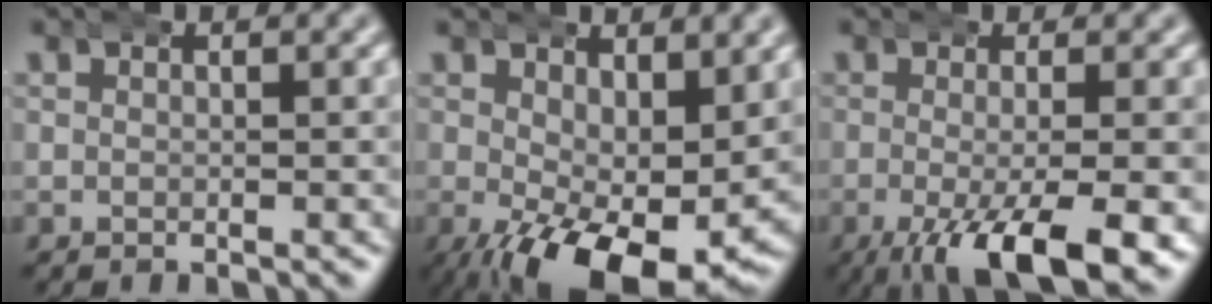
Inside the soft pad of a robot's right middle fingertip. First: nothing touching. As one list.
[{"total": 8.1, "force": [-3.0, 3.3, 6.8], "torque": [-0.115, -0.051, -0.024]}, {"total": 8.5, "force": [-4.6, 2.5, 6.8], "torque": [-0.131, -0.042, -0.052]}]